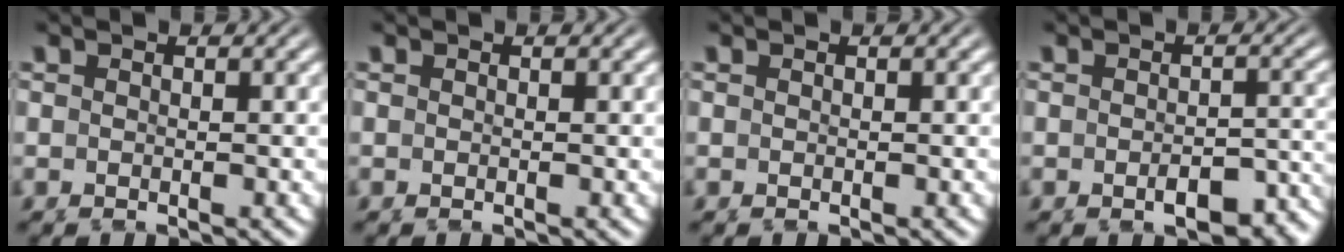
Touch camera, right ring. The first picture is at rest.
{"total": 0.0}
{"total": 0.0}
{"total": 4.0, "force": [-3.0, 1.5, 2.3], "torque": [-0.020, -0.006, -0.044]}